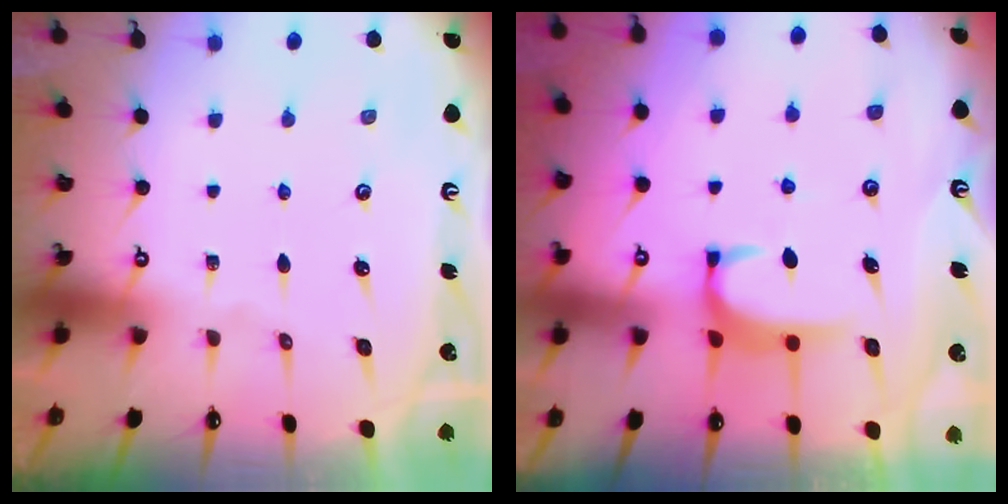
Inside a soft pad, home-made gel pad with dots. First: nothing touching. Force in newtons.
{"total": 1.9, "press": 1.8, "slide": 0.6}